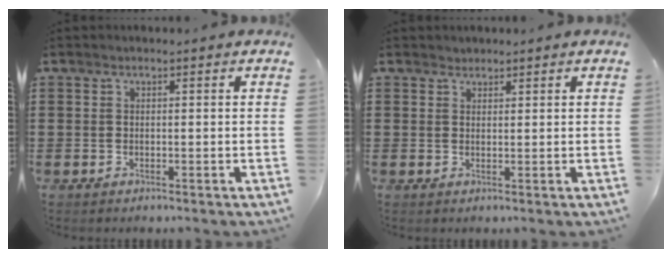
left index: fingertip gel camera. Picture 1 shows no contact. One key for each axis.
{"total": 1.1, "fx": 1.0, "fy": 0.4, "fz": -0.1, "tx": -0.001, "ty": 0.001, "tz": 0.021}